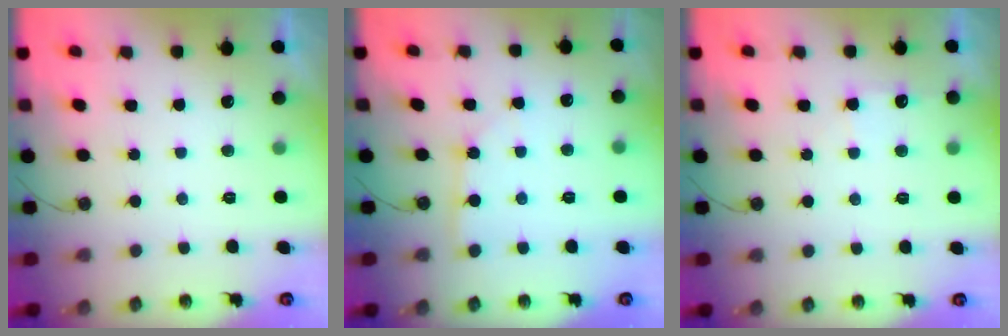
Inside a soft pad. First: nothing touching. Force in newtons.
{"total": 1.8, "press": 1.8, "slide": 0.2}
{"total": 7.2, "press": 7.2, "slide": 0.8}